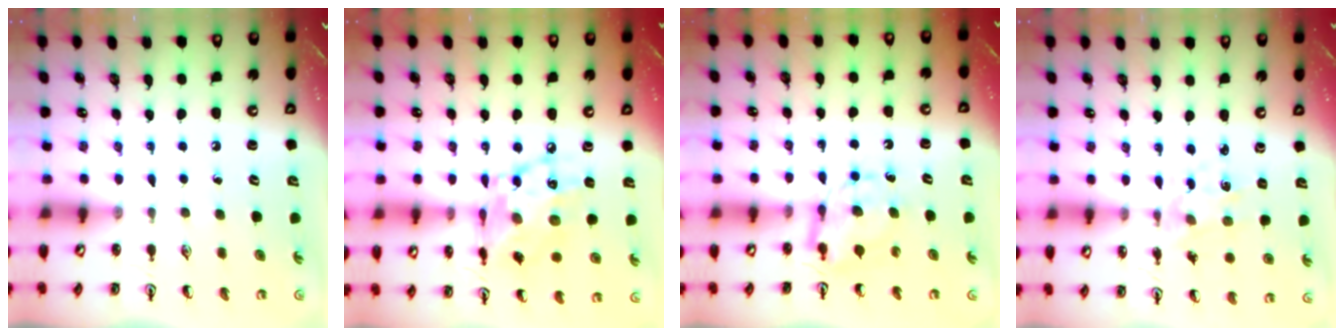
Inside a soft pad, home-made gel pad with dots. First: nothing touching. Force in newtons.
{"total": 14.7, "press": 14.7, "slide": 0.9}
{"total": 7.3, "press": 7.3, "slide": 0.5}
{"total": 1.7, "press": 1.7, "slide": 0.0}